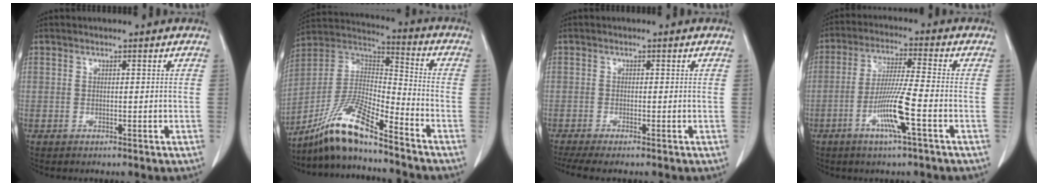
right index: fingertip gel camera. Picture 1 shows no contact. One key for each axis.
{"total": 13.5, "fx": -10.6, "fy": 1.0, "fz": 8.3, "tx": -0.167, "ty": 0.002, "tz": -0.198}
{"total": 4.3, "fx": -3.5, "fy": 0.3, "fz": 2.5, "tx": -0.039, "ty": -0.008, "tz": -0.060}
{"total": 8.7, "fx": -3.3, "fy": -0.5, "fz": 8.1, "tx": -0.157, "ty": -0.009, "tz": -0.064}